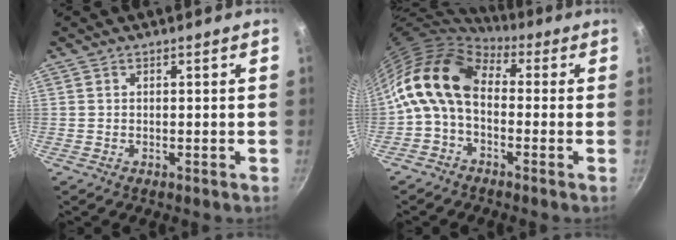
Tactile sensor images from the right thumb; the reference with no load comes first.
{"total": 12.3, "force": [0.1, 8.1, 9.3], "torque": [-0.162, 0.029, -0.023]}